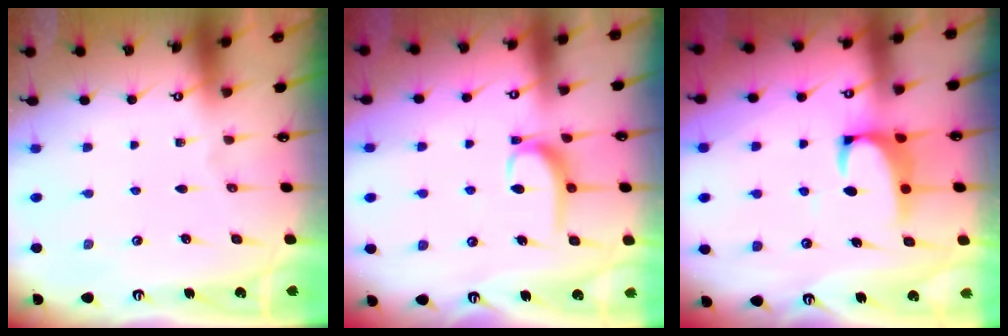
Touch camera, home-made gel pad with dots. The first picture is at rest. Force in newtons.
{"total": 4.8, "press": 4.8, "slide": 0.7}
{"total": 2.2, "press": 2.0, "slide": 1.0}